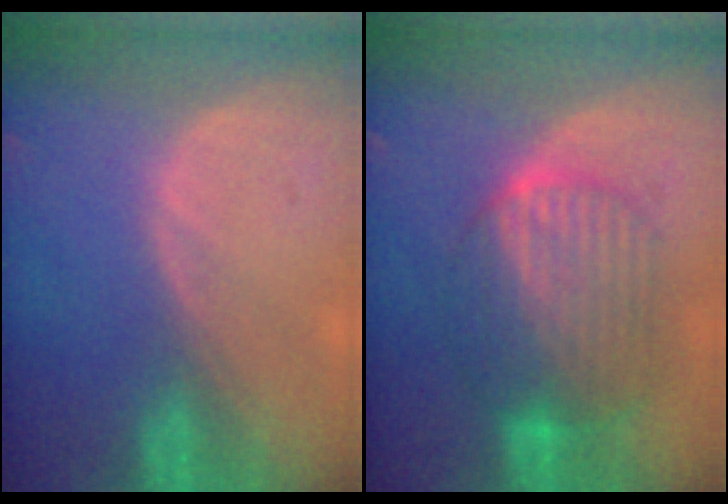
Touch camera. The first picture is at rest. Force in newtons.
{"total": 9.3, "press": 9.3, "slide": 0.6}